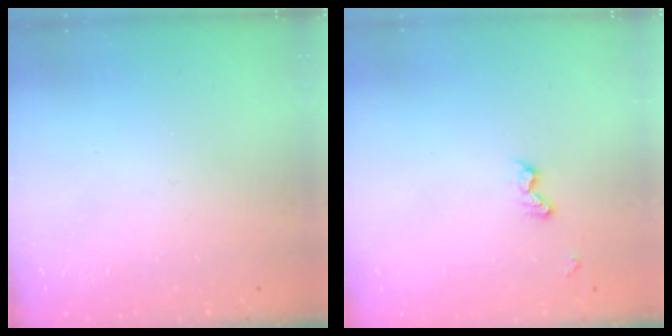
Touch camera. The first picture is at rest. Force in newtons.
{"total": 3.6, "press": 3.5, "slide": 0.6}